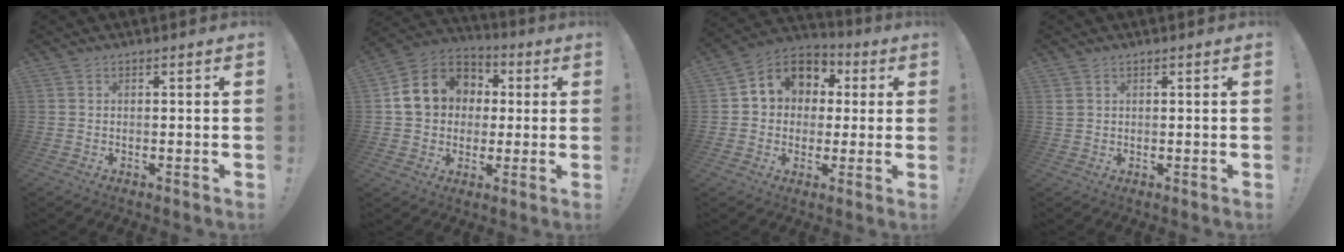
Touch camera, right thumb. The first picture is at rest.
{"total": 14.2, "force": [2.4, 12.4, 6.6], "torque": [-0.094, 0.008, 0.057]}
{"total": 10.1, "force": [2.1, 9.0, 4.0], "torque": [-0.056, -0.005, 0.047]}
{"total": 1.6, "force": [0.9, 1.1, 0.8], "torque": [-0.006, 0.000, 0.016]}